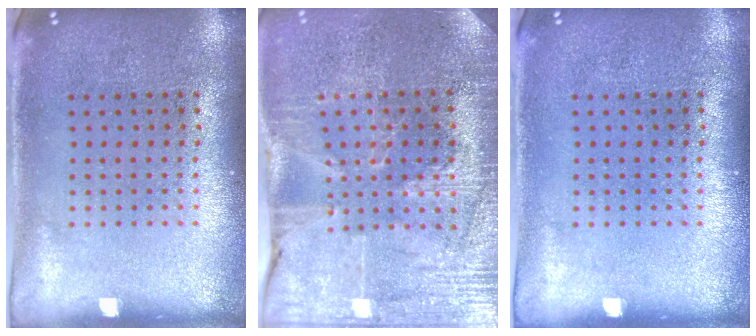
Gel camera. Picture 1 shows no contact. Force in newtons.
{"total": 3.2, "press": 3.1, "slide": 0.5}
{"total": 0.0}